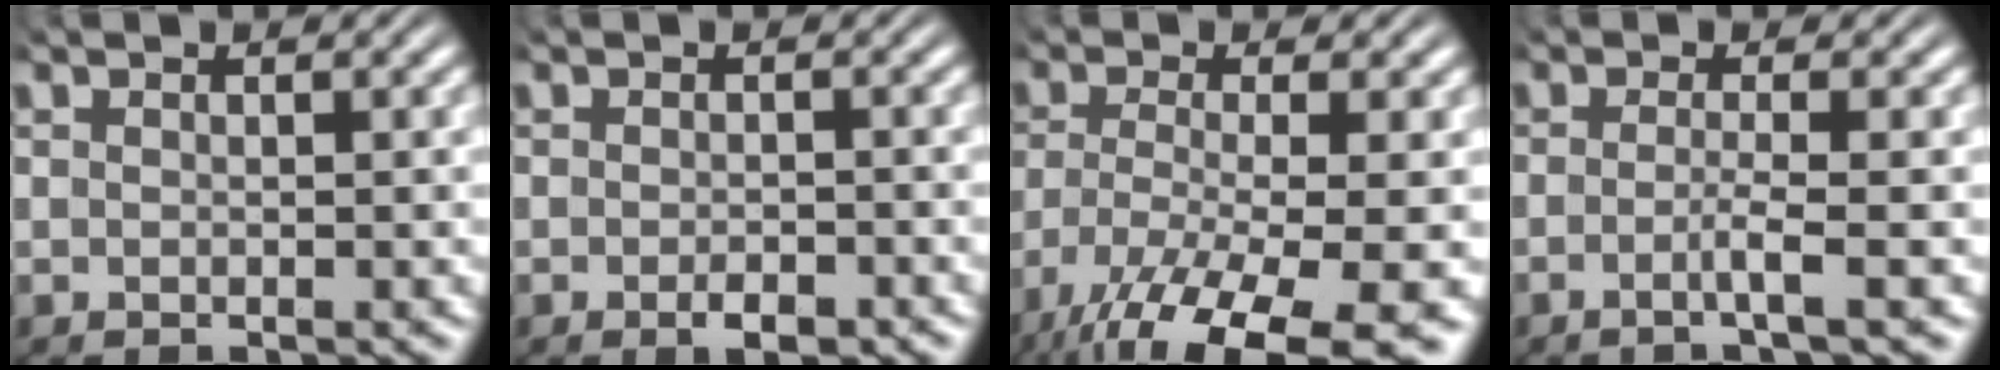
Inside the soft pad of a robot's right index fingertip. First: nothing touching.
{"total": 1.7, "force": [-1.2, 0.6, 1.1], "torque": [-0.016, 0.001, -0.021]}
{"total": 9.5, "force": [-5.2, 3.8, 7.0], "torque": [-0.137, -0.058, -0.055]}
{"total": 2.4, "force": [-1.1, -0.6, 2.0], "torque": [-0.048, -0.011, -0.020]}